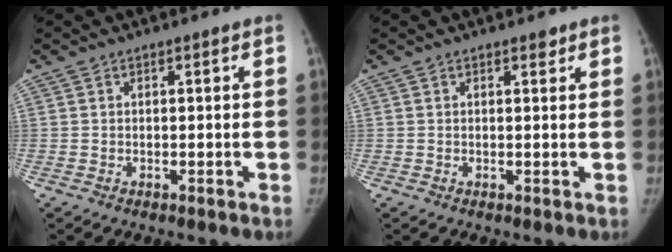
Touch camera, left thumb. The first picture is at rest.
{"total": 1.1, "force": [0.8, 0.5, 0.5], "torque": [0.001, -0.004, 0.008]}